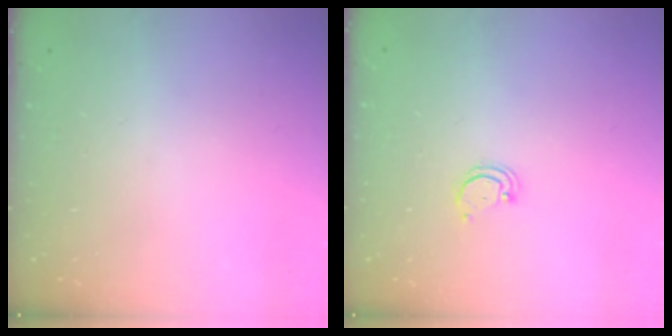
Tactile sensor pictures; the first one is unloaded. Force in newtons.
{"total": 1.8, "press": 1.8, "slide": 0.2}